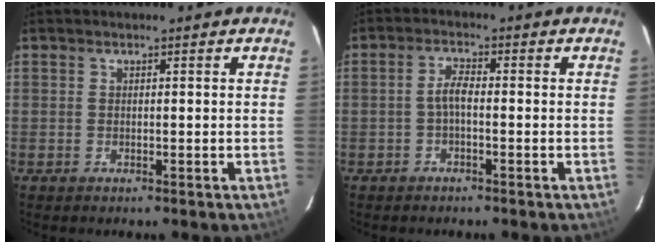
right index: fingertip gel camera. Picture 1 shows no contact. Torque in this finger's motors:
{"motor_torque": [0.35, -0.03, 0.21, 0.07]}